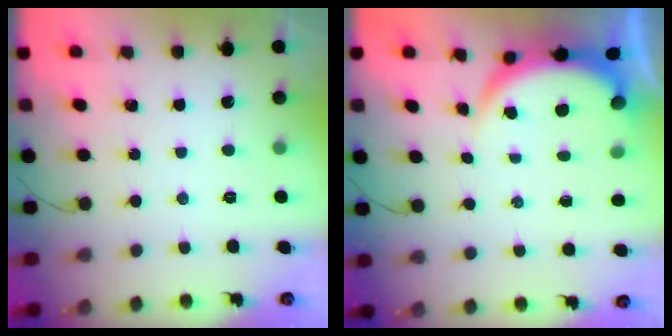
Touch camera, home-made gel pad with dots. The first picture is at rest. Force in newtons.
{"total": 4.4, "press": 4.4, "slide": 0.0}